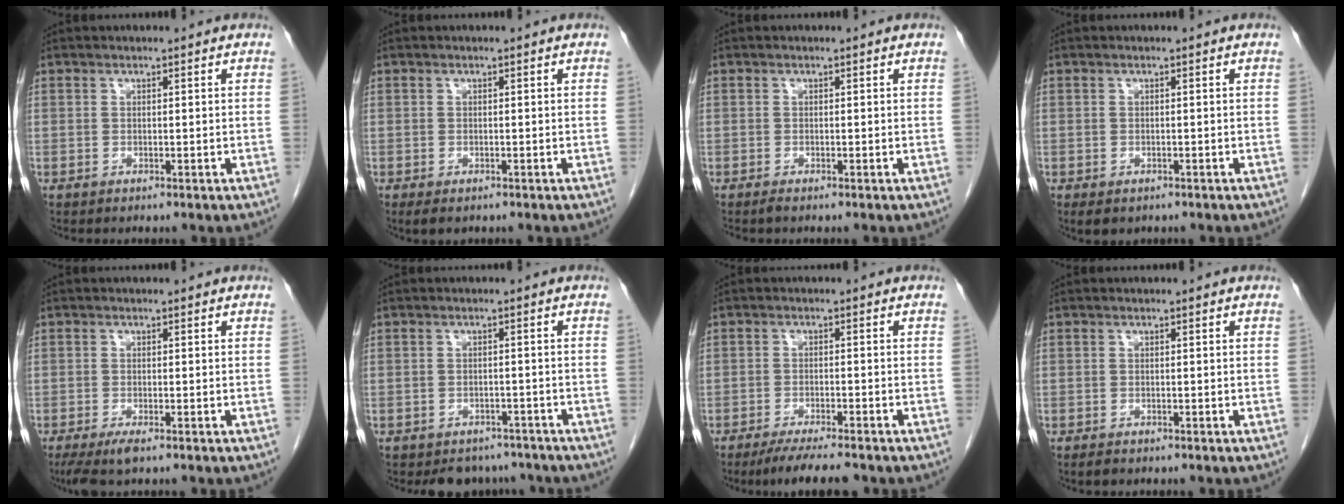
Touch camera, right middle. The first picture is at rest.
{"total": 2.0, "force": [-1.4, 1.0, 1.2], "torque": [-0.016, -0.003, -0.014]}
{"total": 0.5, "force": [-0.4, -0.1, 0.3], "torque": [-0.008, -0.002, -0.009]}
{"total": 2.9, "force": [-2.0, 1.7, 1.2], "torque": [-0.013, -0.002, -0.024]}
{"total": 3.6, "force": [-2.4, 0.7, 2.6], "torque": [-0.050, -0.012, -0.042]}
{"total": 5.7, "force": [-5.1, 2.5, 0.1], "torque": [0.010, 0.005, -0.062]}
{"total": 7.0, "force": [-5.9, 0.7, 3.7], "torque": [-0.057, -0.016, -0.094]}
{"total": 1.0, "force": [-0.8, 0.4, 0.5], "torque": [-0.012, -0.002, -0.011]}